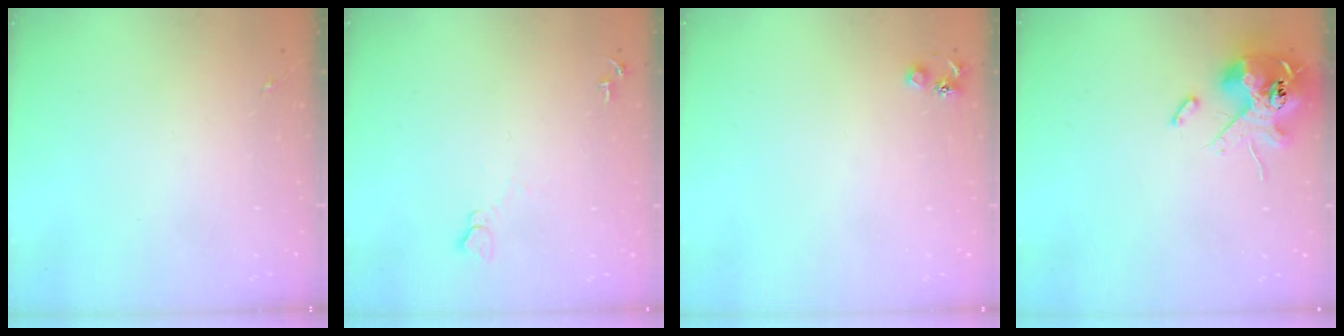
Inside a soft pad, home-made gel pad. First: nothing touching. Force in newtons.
{"total": 5.7, "press": 5.7, "slide": 0.7}
{"total": 4.5, "press": 4.5, "slide": 0.6}
{"total": 13.8, "press": 13.6, "slide": 2.2}